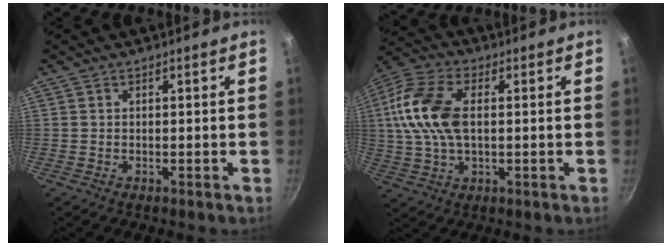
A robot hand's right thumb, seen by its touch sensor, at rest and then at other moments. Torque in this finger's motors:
{"motor_torque": [1.40, 1.50, 1.64, 0.20, 0.56]}